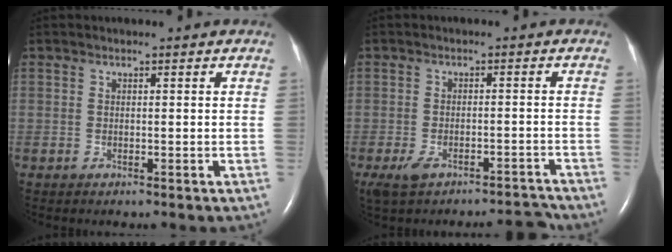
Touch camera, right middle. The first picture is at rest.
{"total": 6.2, "force": [-5.3, 1.6, 2.7], "torque": [-0.048, 0.005, -0.087]}